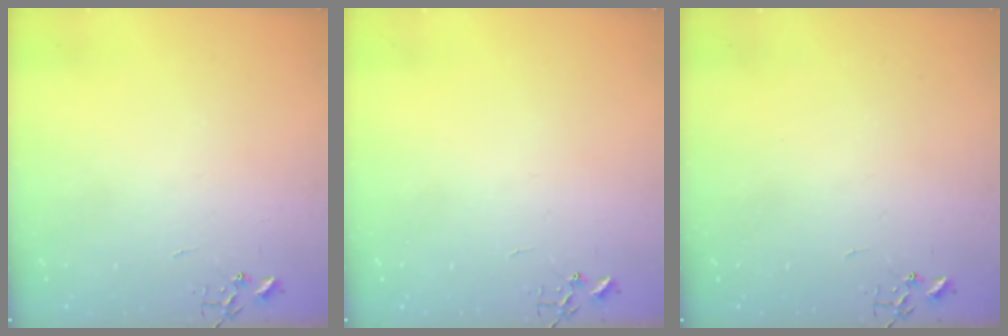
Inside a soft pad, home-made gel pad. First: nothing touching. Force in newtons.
{"total": 0.0}
{"total": 0.0}